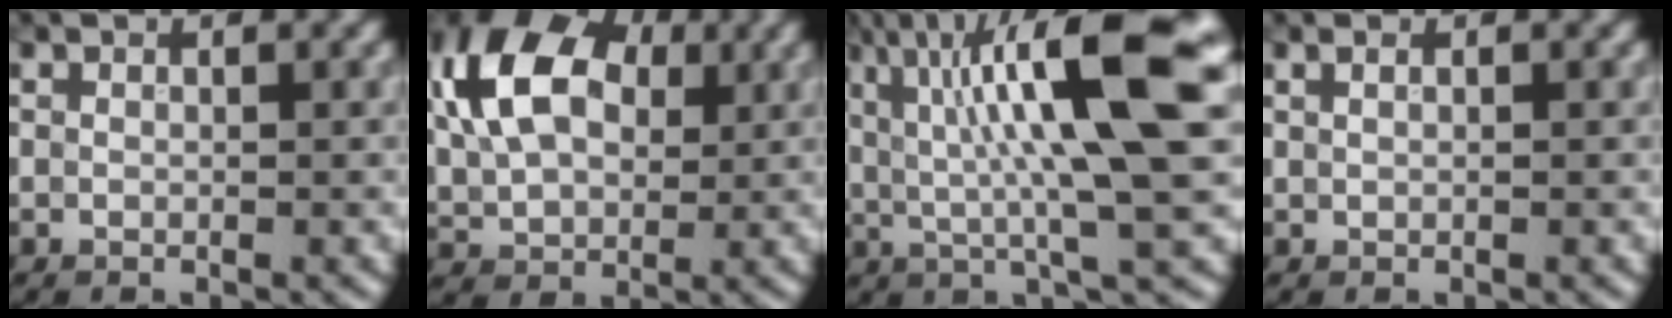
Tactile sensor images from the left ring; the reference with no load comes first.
{"total": 9.9, "force": [2.9, 6.3, 7.0], "torque": [-0.150, 0.024, 0.043]}
{"total": 12.8, "force": [3.0, 2.8, 12.1], "torque": [-0.203, 0.013, 0.048]}
{"total": 0.9, "force": [0.5, 0.5, 0.6], "torque": [-0.007, -0.006, 0.003]}